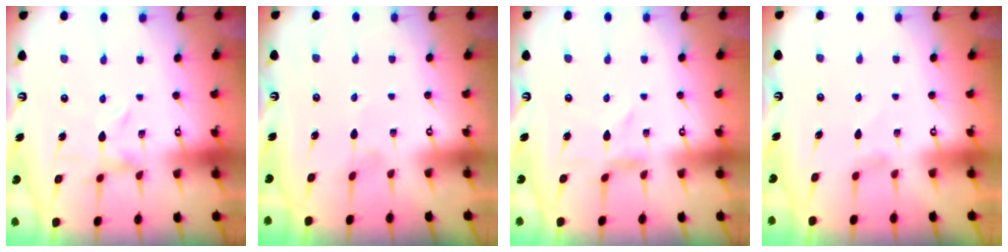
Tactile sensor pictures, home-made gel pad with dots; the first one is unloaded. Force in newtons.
{"total": 0.8, "press": 0.8, "slide": 0.2}
{"total": 0.0}
{"total": 2.1, "press": 2.0, "slide": 0.3}